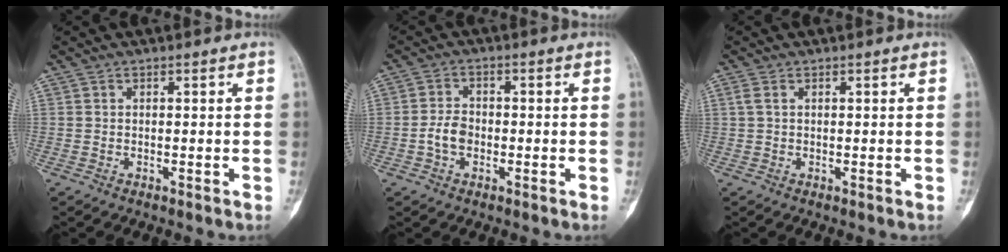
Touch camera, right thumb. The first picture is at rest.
{"total": 4.2, "force": [-1.1, 2.9, 2.8], "torque": [-0.050, 0.013, -0.025]}
{"total": 1.2, "force": [0.5, 0.7, 0.9], "torque": [-0.031, 0.012, 0.015]}